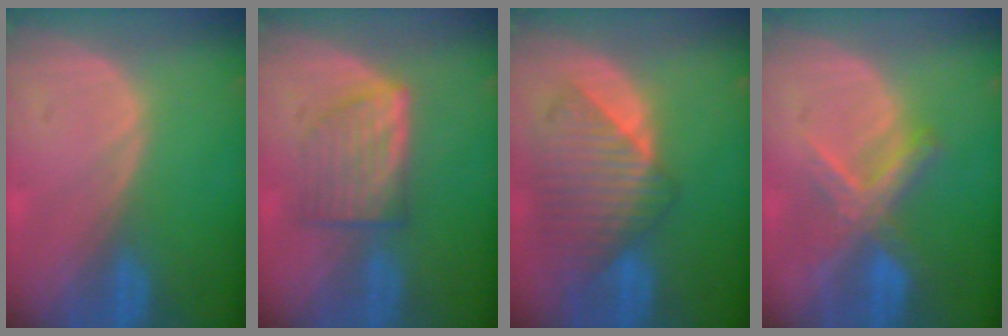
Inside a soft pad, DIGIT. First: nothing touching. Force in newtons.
{"total": 6.1, "press": 5.8, "slide": 1.7}
{"total": 9.2, "press": 8.2, "slide": 4.0}
{"total": 6.7, "press": 6.1, "slide": 2.9}